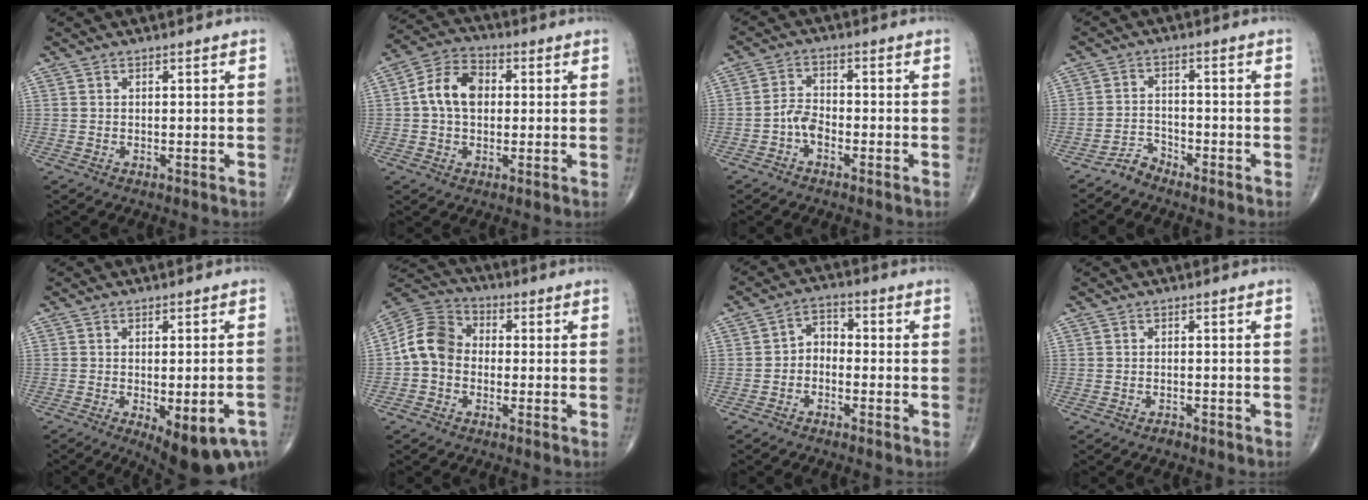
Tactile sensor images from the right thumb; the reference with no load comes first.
{"total": 9.5, "force": [0.8, 6.8, 6.7], "torque": [-0.110, 0.023, 0.006]}
{"total": 3.8, "force": [-1.8, 2.2, 2.4], "torque": [-0.041, 0.019, -0.041]}
{"total": 3.0, "force": [-2.8, 0.9, -0.1], "torque": [0.007, 0.014, -0.056]}
{"total": 13.2, "force": [-5.7, 4.7, 10.9], "torque": [-0.117, 0.006, -0.063]}
{"total": 9.3, "force": [-1.1, 7.5, 5.3], "torque": [-0.090, 0.031, -0.037]}
{"total": 4.3, "force": [-1.4, 3.1, 2.6], "torque": [-0.027, 0.029, -0.040]}
{"total": 1.1, "force": [-0.9, 0.5, 0.5], "torque": [-0.011, 0.004, -0.013]}